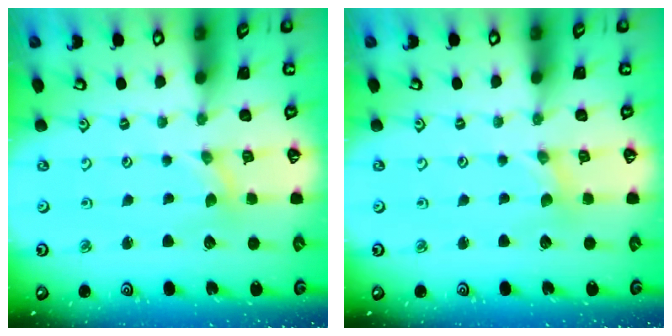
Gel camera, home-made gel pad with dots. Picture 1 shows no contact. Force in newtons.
{"total": 0.0}